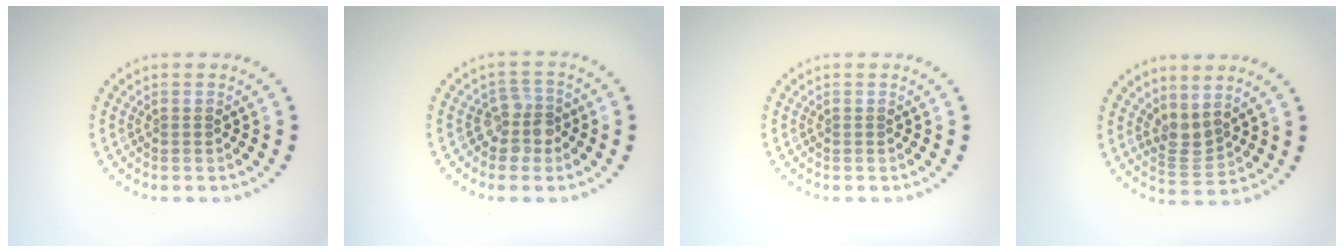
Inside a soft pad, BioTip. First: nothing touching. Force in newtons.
{"total": 2.4, "press": 2.0, "slide": 1.4}
{"total": 0.0}
{"total": 2.2, "press": 1.7, "slide": 1.4}